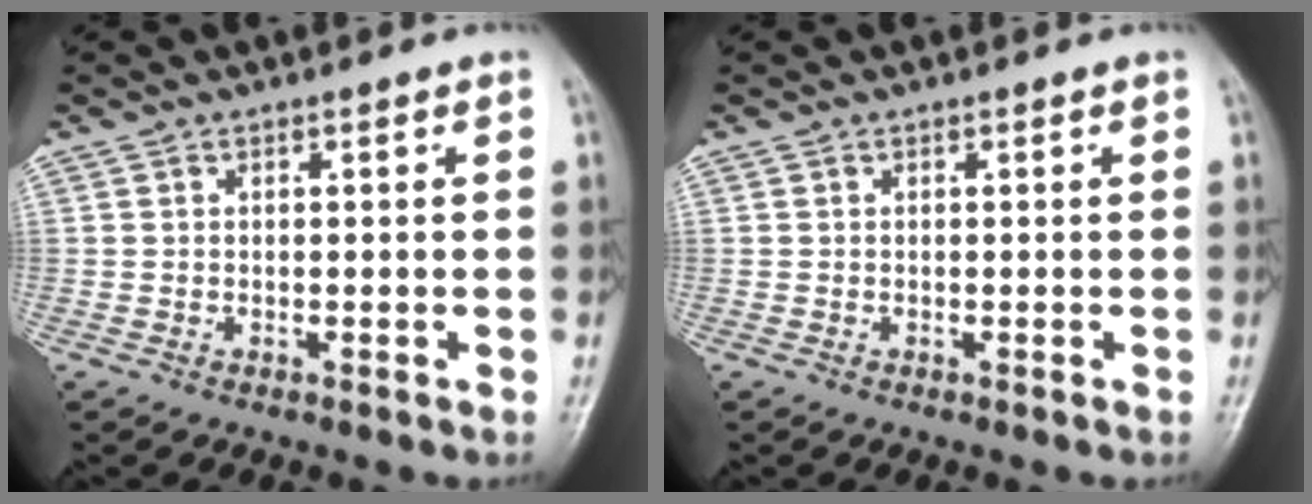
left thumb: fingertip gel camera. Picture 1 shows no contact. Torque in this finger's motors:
{"motor_torque": [0.03, 0.05, -0.04, -0.03, 0.00]}